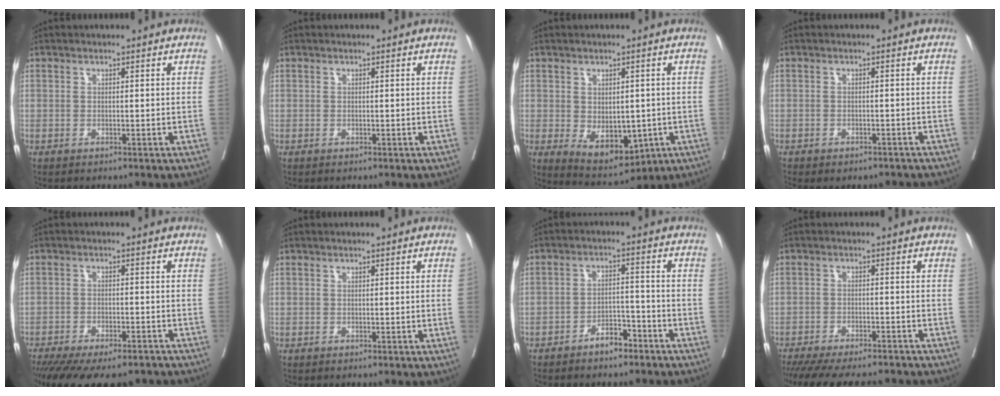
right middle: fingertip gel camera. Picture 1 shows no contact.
{"total": 0.0}
{"total": 7.6, "force": [-1.8, 4.8, 5.6], "torque": [-0.076, -0.009, -0.007]}
{"total": 5.6, "force": [-4.7, 2.4, 1.8], "torque": [-0.019, 0.006, -0.056]}
{"total": 17.4, "force": [-14.1, 5.5, 8.6], "torque": [-0.174, -0.026, -0.193]}
{"total": 0.6, "force": [-0.1, -0.2, 0.6], "torque": [-0.008, 0.001, 0.001]}
{"total": 4.5, "force": [-3.4, 1.9, 2.2], "torque": [-0.037, 0.009, -0.055]}
{"total": 16.1, "force": [-14.2, 3.2, 6.7], "torque": [-0.139, -0.025, -0.196]}